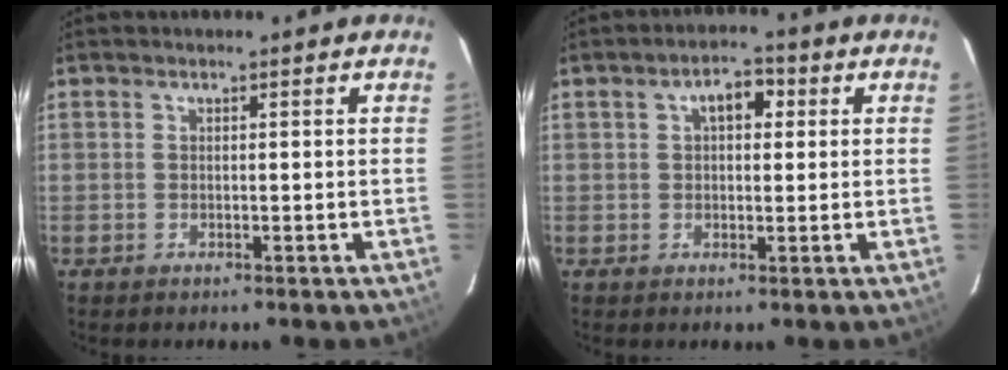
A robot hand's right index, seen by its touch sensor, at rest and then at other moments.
{"total": 4.7, "force": [1.4, 2.8, 3.5], "torque": [-0.055, 0.019, 0.022]}